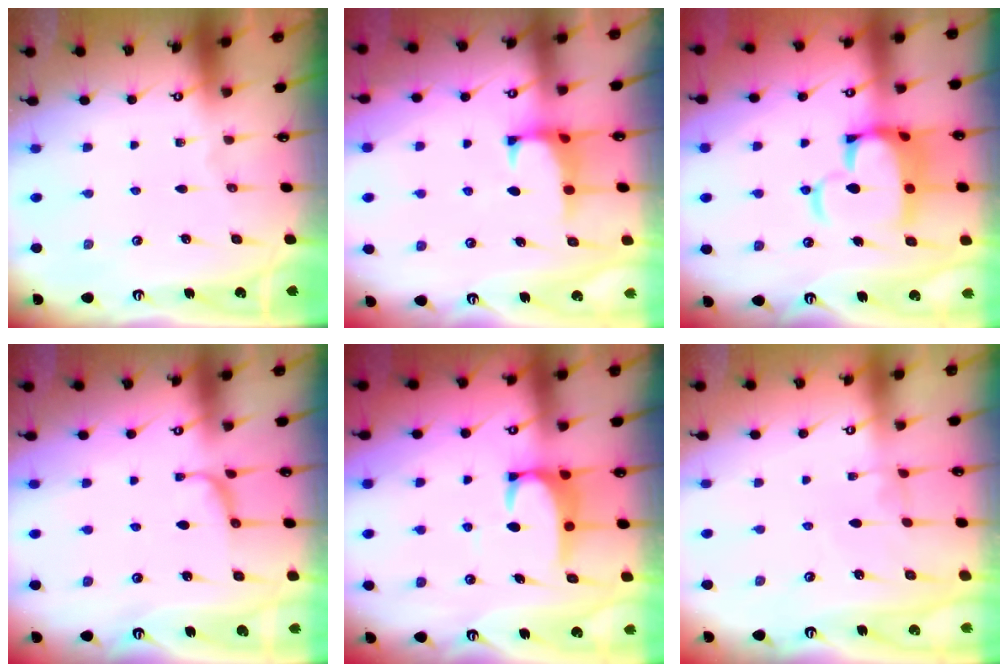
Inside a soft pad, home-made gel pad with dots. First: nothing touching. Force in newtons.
{"total": 0.8, "press": 0.6, "slide": 0.5}
{"total": 10.9, "press": 10.8, "slide": 1.5}
{"total": 0.9, "press": 0.2, "slide": 0.9}
{"total": 3.9, "press": 3.8, "slide": 0.9}
{"total": 2.5, "press": 2.4, "slide": 0.5}